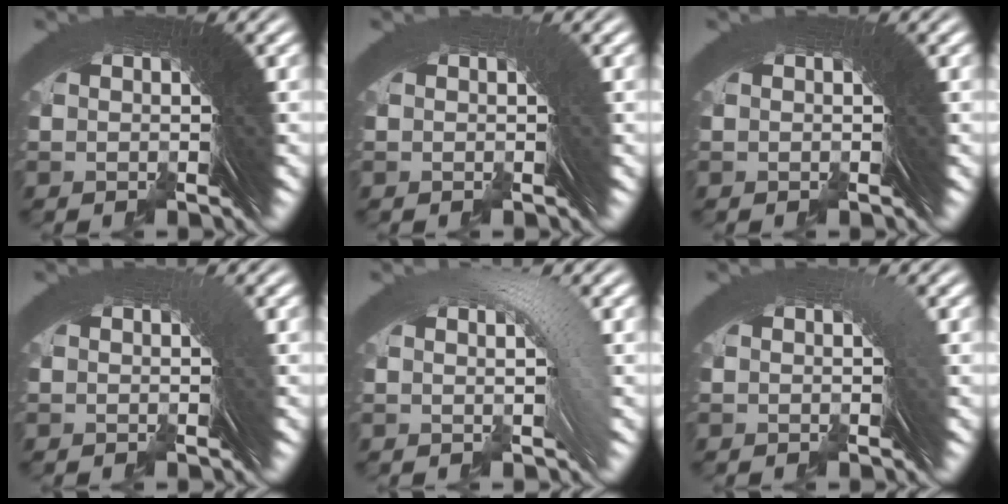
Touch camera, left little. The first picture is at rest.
{"total": 2.6, "force": [0.3, -1.1, -2.3], "torque": [0.038, 0.010, 0.004]}
{"total": 0.6, "force": [0.1, -0.2, -0.5], "torque": [0.010, 0.003, 0.001]}
{"total": 4.6, "force": [0.1, -2.1, -4.1], "torque": [0.058, 0.009, 0.004]}
{"total": 21.8, "force": [0.4, -11.1, -18.8], "torque": [0.271, 0.042, -0.009]}
{"total": 8.0, "force": [-0.2, -3.9, -7.0], "torque": [0.089, 0.011, 0.000]}